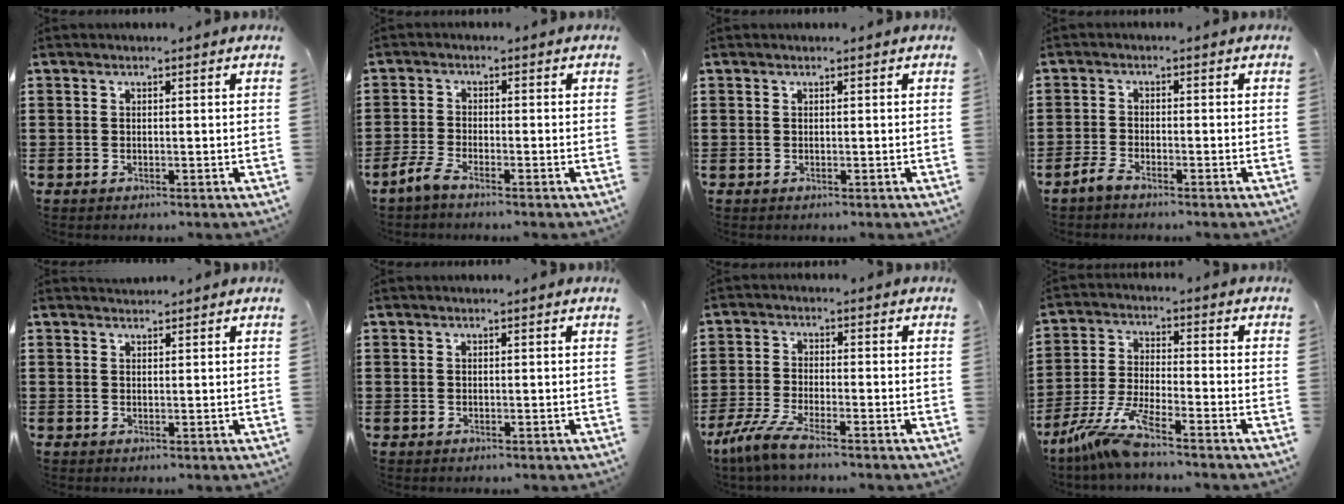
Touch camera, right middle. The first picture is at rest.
{"total": 3.2, "force": [-2.5, 0.6, 1.9], "torque": [-0.053, -0.003, -0.055]}
{"total": 0.0}
{"total": 2.6, "force": [-2.3, 0.6, 1.2], "torque": [-0.036, 0.002, -0.049]}
{"total": 1.1, "force": [1.1, 0.3, 0.0], "torque": [-0.003, 0.001, 0.021]}
{"total": 0.0}
{"total": 5.4, "force": [-4.3, 0.6, 3.2], "torque": [-0.087, -0.016, -0.089]}
{"total": 7.5, "force": [-6.2, -0.1, 4.3], "torque": [-0.108, -0.020, -0.126]}